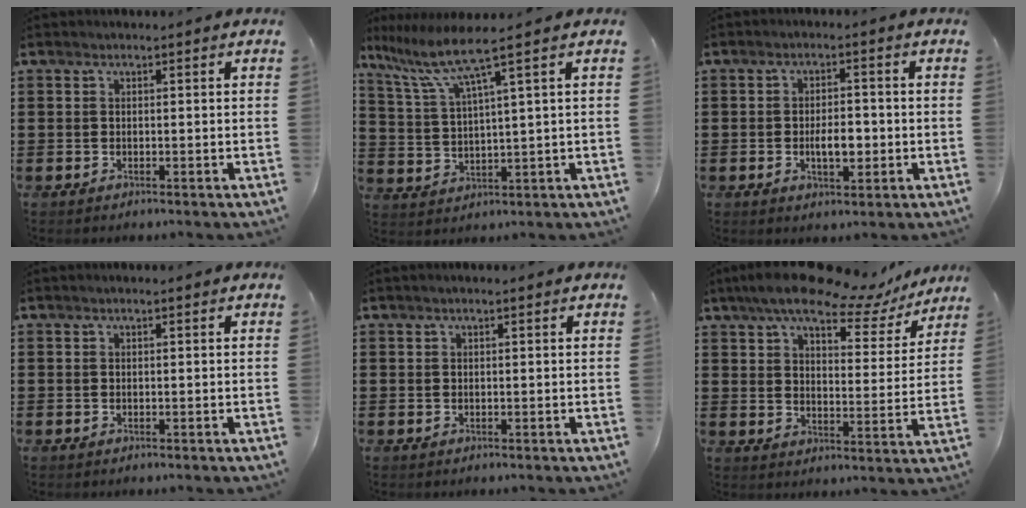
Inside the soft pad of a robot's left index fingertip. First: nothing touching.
{"total": 7.0, "force": [4.7, -0.4, 5.1], "torque": [-0.127, -0.024, 0.075]}
{"total": 4.4, "force": [-0.9, 2.1, 3.8], "torque": [-0.052, -0.001, -0.020]}
{"total": 0.0}
{"total": 0.7, "force": [0.4, 0.0, 0.5], "torque": [-0.010, 0.001, 0.008]}
{"total": 10.9, "force": [9.0, 2.5, 5.7], "torque": [-0.114, -0.042, 0.150]}